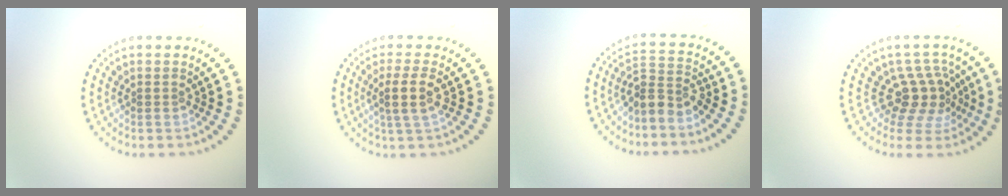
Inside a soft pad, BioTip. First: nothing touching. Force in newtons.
{"total": 2.6, "press": 2.1, "slide": 1.5}
{"total": 2.8, "press": 2.2, "slide": 1.7}
{"total": 3.6, "press": 2.6, "slide": 2.5}